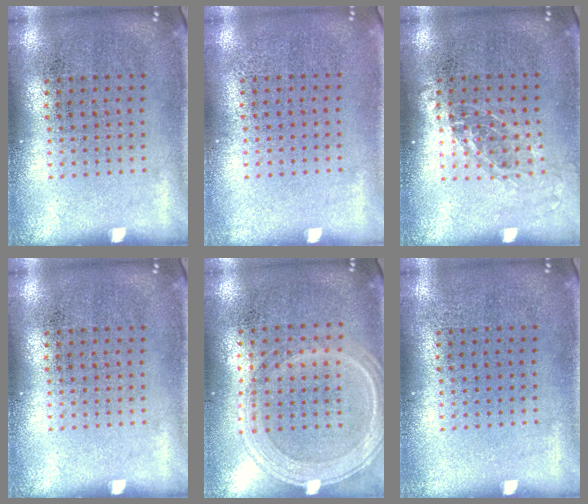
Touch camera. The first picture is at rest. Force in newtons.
{"total": 0.0}
{"total": 1.1, "press": 1.0, "slide": 0.5}
{"total": 0.0}
{"total": 1.3, "press": 1.2, "slide": 0.3}
{"total": 0.0}